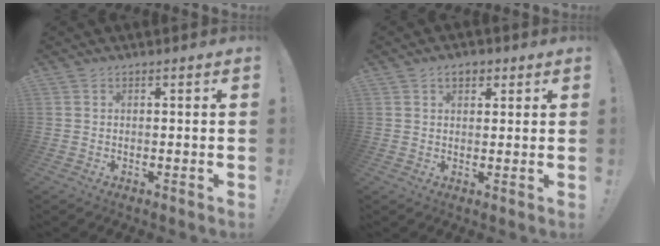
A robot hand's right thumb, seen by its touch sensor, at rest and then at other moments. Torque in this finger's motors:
{"motor_torque": [0.04, 1.09, 0.45, -0.19, 0.00]}